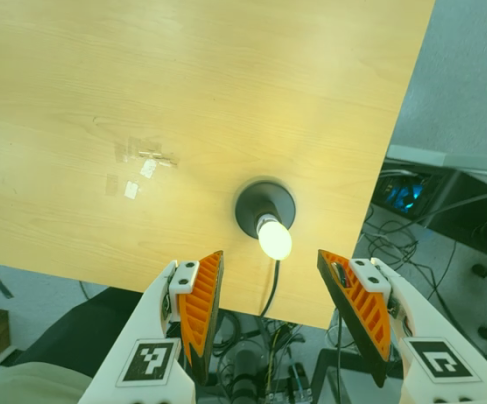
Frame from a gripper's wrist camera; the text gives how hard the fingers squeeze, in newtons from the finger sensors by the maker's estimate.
{"total": 0.0}